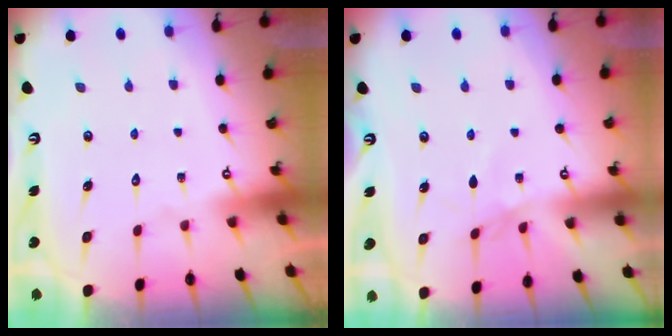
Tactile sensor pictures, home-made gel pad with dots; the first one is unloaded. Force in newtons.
{"total": 1.8, "press": 1.7, "slide": 0.4}